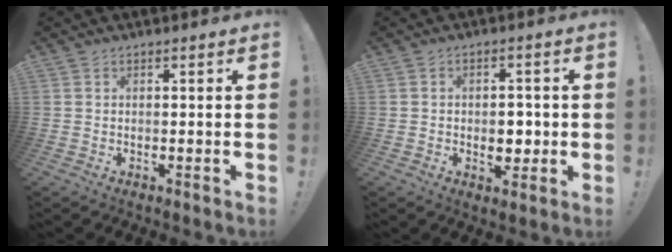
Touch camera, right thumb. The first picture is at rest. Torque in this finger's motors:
{"motor_torque": [0.42, 0.60, 0.25, 0.00, 0.02]}